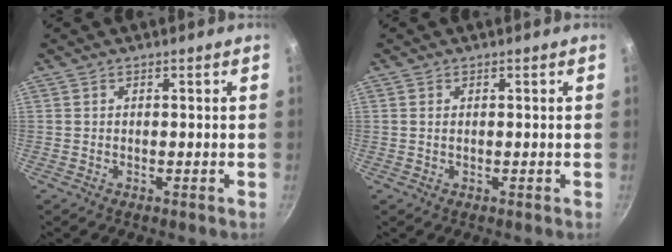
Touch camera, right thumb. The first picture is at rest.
{"total": 0.8, "force": [0.2, 0.4, 0.7], "torque": [-0.015, 0.000, 0.002]}